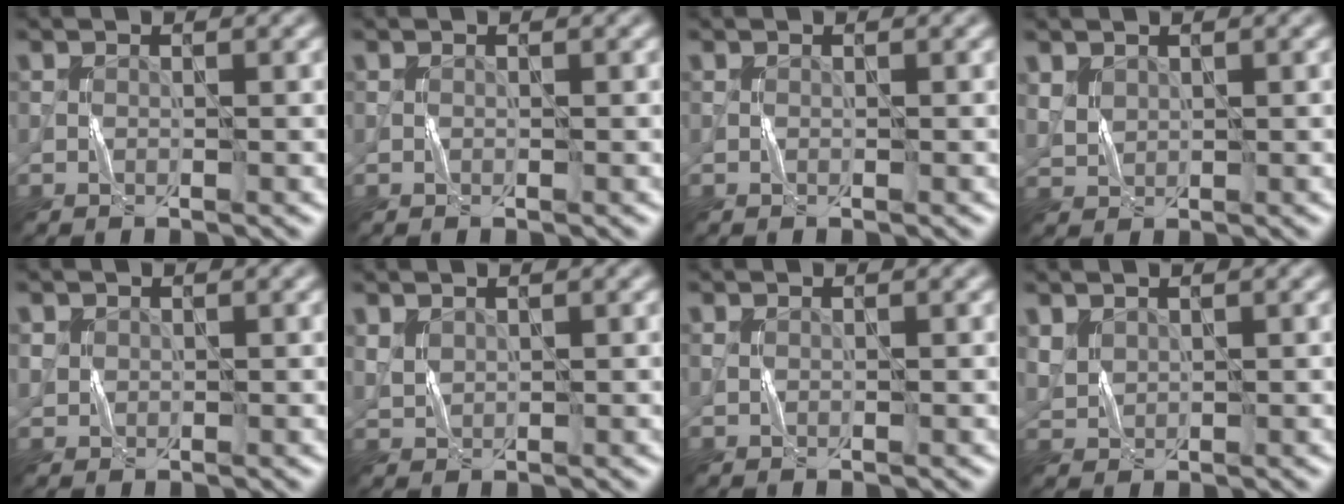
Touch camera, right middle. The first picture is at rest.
{"total": 0.0}
{"total": 0.0}
{"total": 1.5, "force": [0.9, 1.0, 0.6], "torque": [-0.018, -0.002, 0.024]}
{"total": 0.8, "force": [0.2, 0.8, 0.0], "torque": [0.000, -0.003, 0.008]}
{"total": 1.2, "force": [0.8, 0.8, 0.6], "torque": [-0.016, -0.002, 0.022]}
{"total": 0.0}
{"total": 1.6, "force": [1.0, 1.0, 0.7], "torque": [-0.020, 0.000, 0.026]}